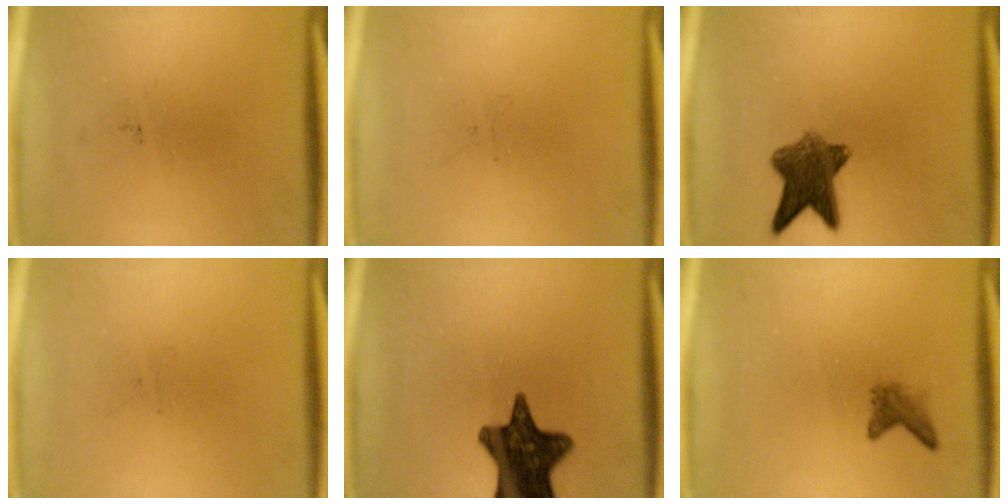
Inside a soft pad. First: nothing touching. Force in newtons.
{"total": 0.0}
{"total": 7.6}
{"total": 0.0}
{"total": 13.7}
{"total": 1.7}